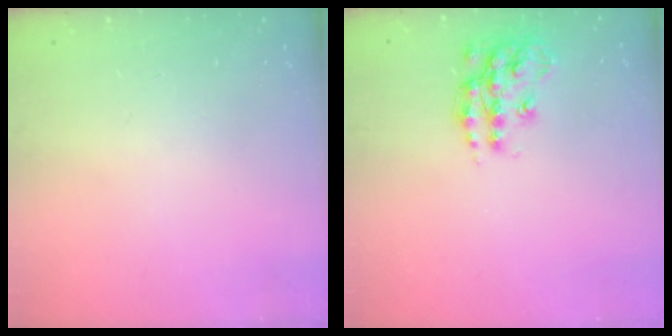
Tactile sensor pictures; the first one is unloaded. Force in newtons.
{"total": 13.4, "press": 13.4, "slide": 0.9}